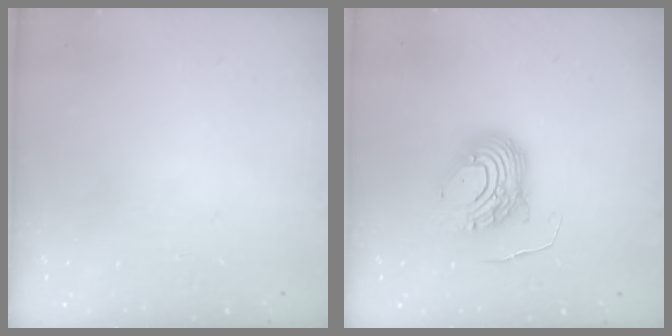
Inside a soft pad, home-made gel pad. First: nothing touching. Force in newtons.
{"total": 9.8, "press": 9.7, "slide": 1.0}